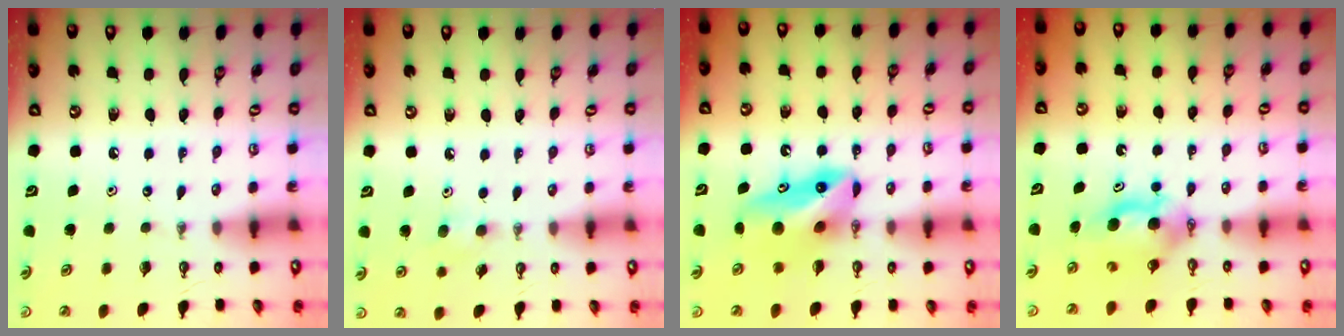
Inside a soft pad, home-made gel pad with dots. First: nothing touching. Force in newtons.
{"total": 4.7, "press": 4.6, "slide": 0.9}
{"total": 9.4, "press": 8.7, "slide": 3.6}
{"total": 6.2, "press": 5.9, "slide": 1.7}